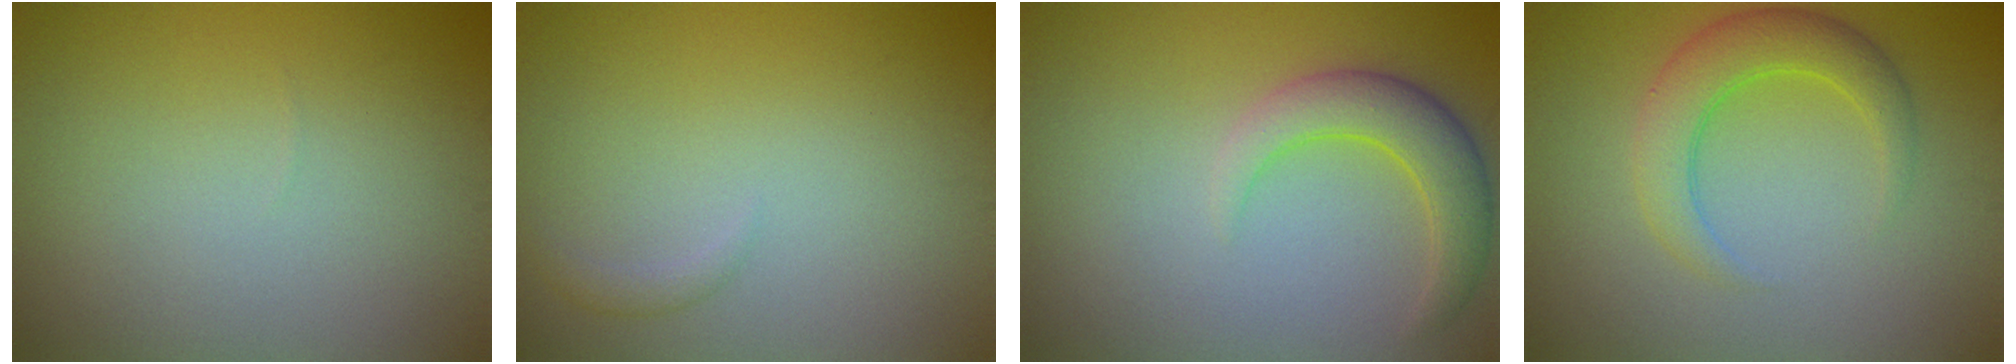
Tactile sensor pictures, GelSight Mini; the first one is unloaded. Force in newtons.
{"total": 0.8, "press": 0.8, "slide": 0.0}
{"total": 3.8, "press": 3.8, "slide": 0.4}
{"total": 4.2, "press": 4.1, "slide": 0.3}